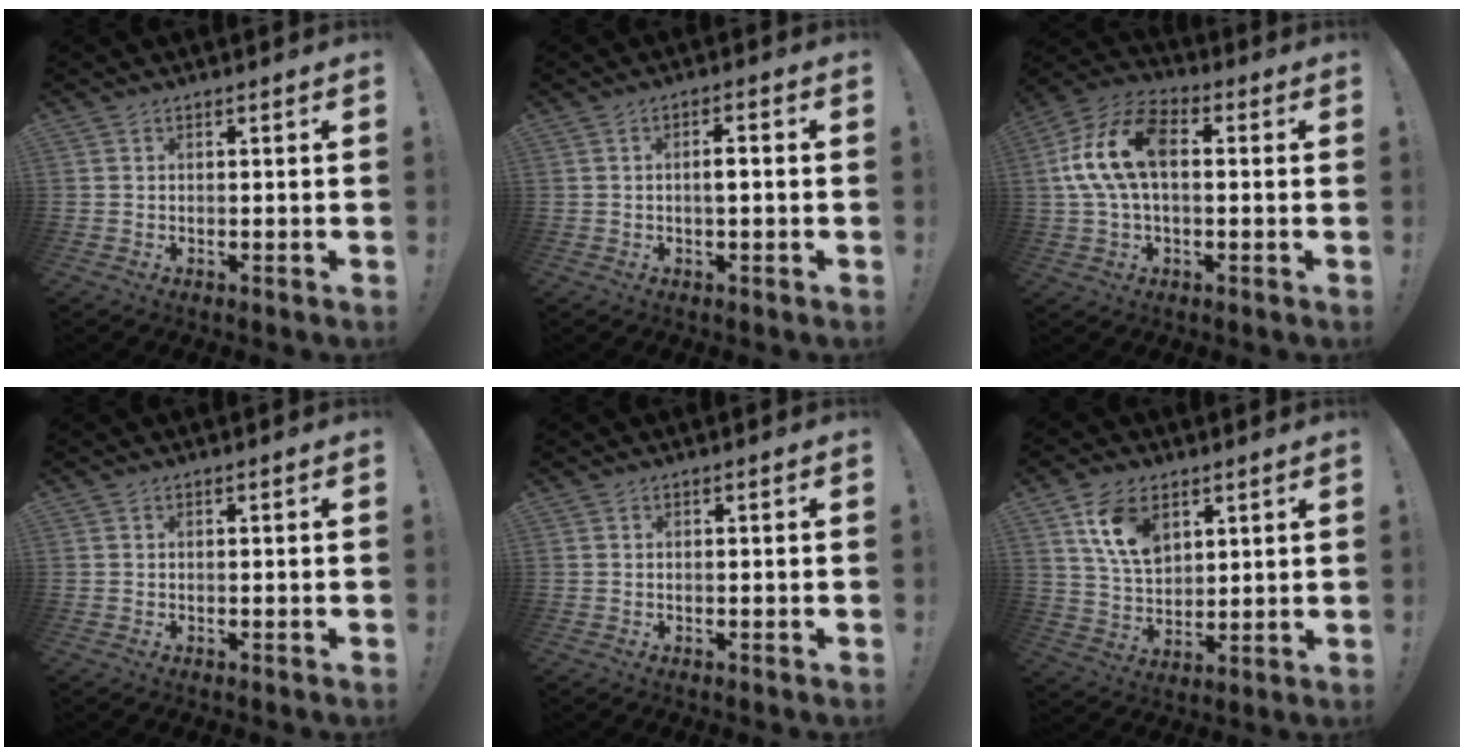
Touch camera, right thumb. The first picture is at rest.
{"total": 3.1, "force": [-0.8, 0.6, 2.9], "torque": [-0.047, 0.005, -0.018]}
{"total": 15.3, "force": [1.7, 9.0, 12.2], "torque": [-0.242, 0.013, 0.034]}
{"total": 0.0}
{"total": 0.0}
{"total": 12.4, "force": [6.2, 8.0, 7.1], "torque": [-0.121, -0.015, 0.122]}